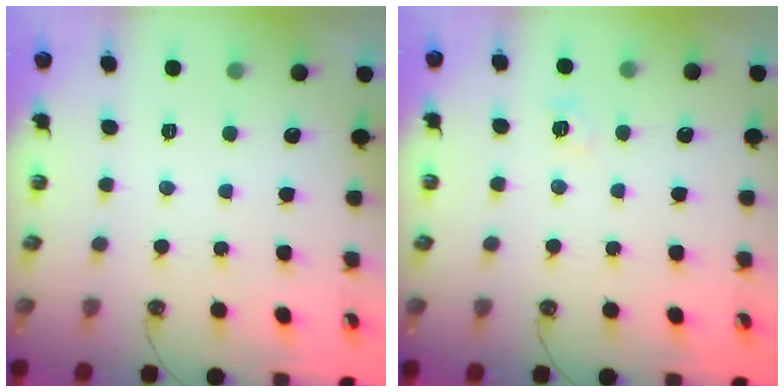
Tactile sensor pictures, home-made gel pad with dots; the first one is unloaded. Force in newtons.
{"total": 3.6, "press": 3.6, "slide": 0.5}